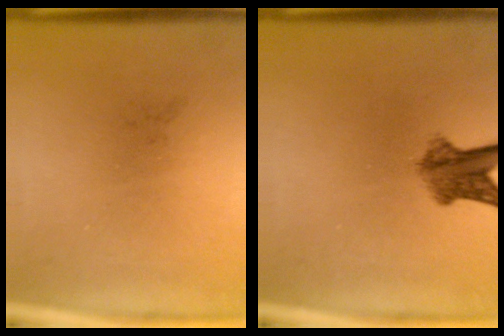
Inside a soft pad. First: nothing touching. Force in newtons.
{"total": 5.1}